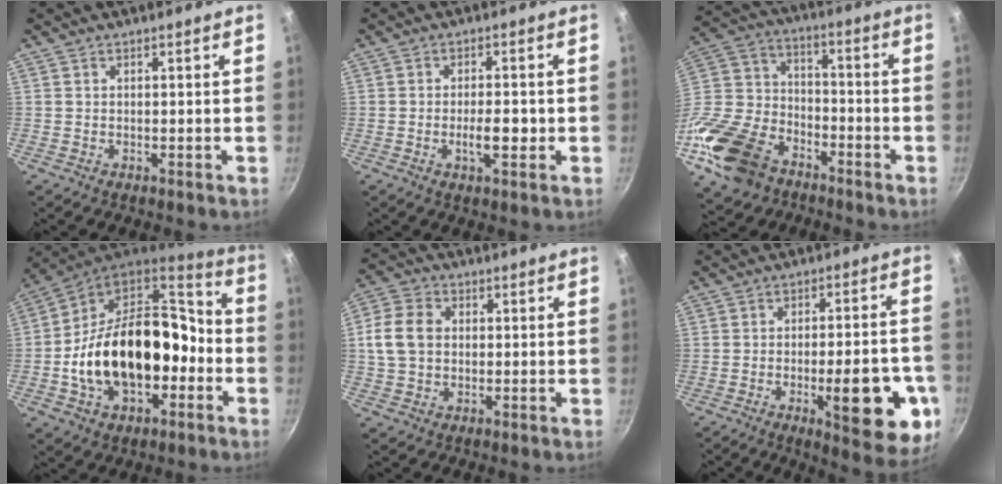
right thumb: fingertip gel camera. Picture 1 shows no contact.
{"total": 4.9, "force": [-1.1, 1.9, 4.4], "torque": [-0.057, 0.009, -0.017]}
{"total": 21.9, "force": [-12.1, 14.3, 11.4], "torque": [-0.231, 0.063, -0.232]}
{"total": 24.9, "force": [-4.6, 16.1, 18.4], "torque": [-0.285, 0.068, -0.070]}
{"total": 8.8, "force": [0.9, 6.8, 5.5], "torque": [-0.092, 0.008, 0.004]}
{"total": 17.5, "force": [-5.6, 5.7, 15.6], "torque": [-0.168, 0.014, -0.070]}